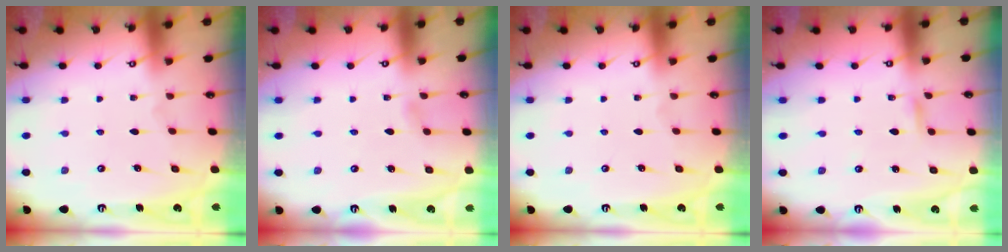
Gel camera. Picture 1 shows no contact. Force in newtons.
{"total": 1.7, "press": 1.7, "slide": 0.1}
{"total": 0.0}
{"total": 2.4, "press": 2.4, "slide": 0.2}